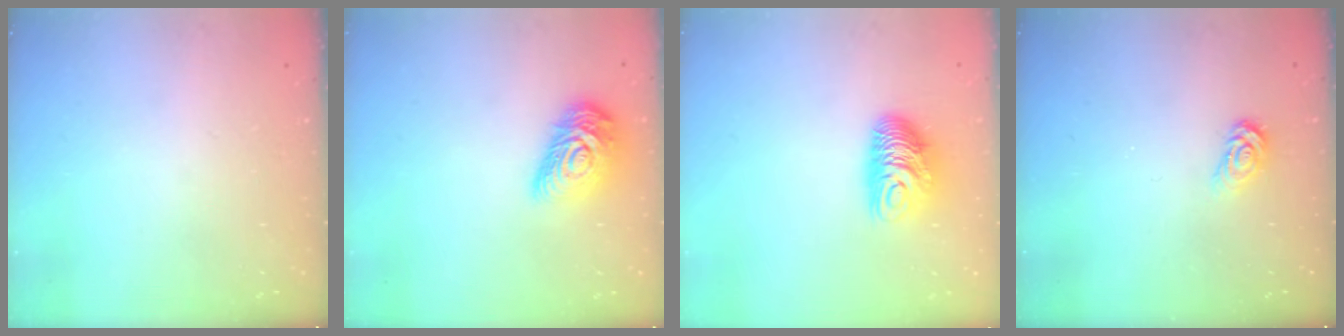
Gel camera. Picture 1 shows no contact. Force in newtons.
{"total": 14.0, "press": 14.0, "slide": 0.7}
{"total": 10.4, "press": 10.4, "slide": 0.4}
{"total": 3.1, "press": 3.1, "slide": 0.3}